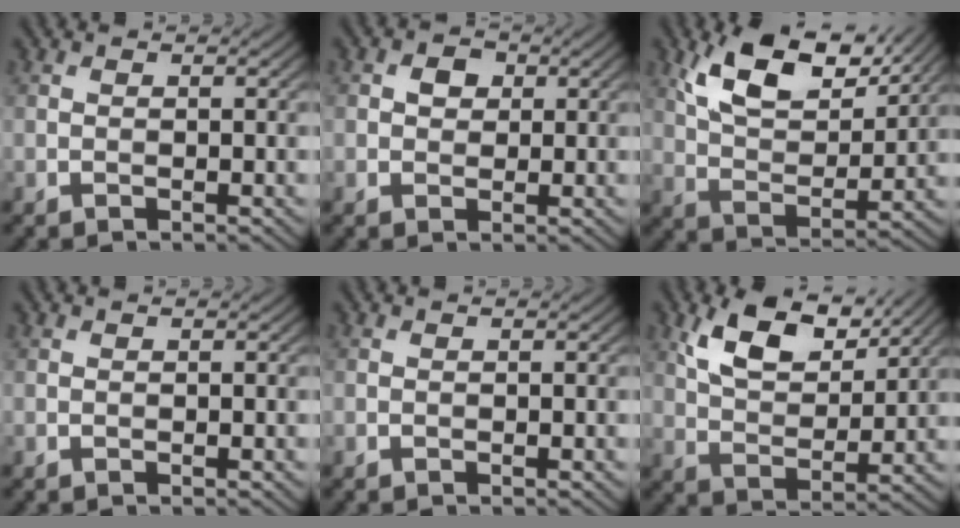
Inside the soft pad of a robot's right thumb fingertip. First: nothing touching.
{"total": 2.3, "force": [0.5, 1.9, 1.1], "torque": [-0.020, 0.002, 0.005]}
{"total": 11.6, "force": [7.1, 5.0, 7.7], "torque": [-0.158, 0.000, 0.135]}
{"total": 0.0}
{"total": 0.0}
{"total": 9.2, "force": [5.5, 4.3, 6.0], "torque": [-0.127, -0.001, 0.108]}